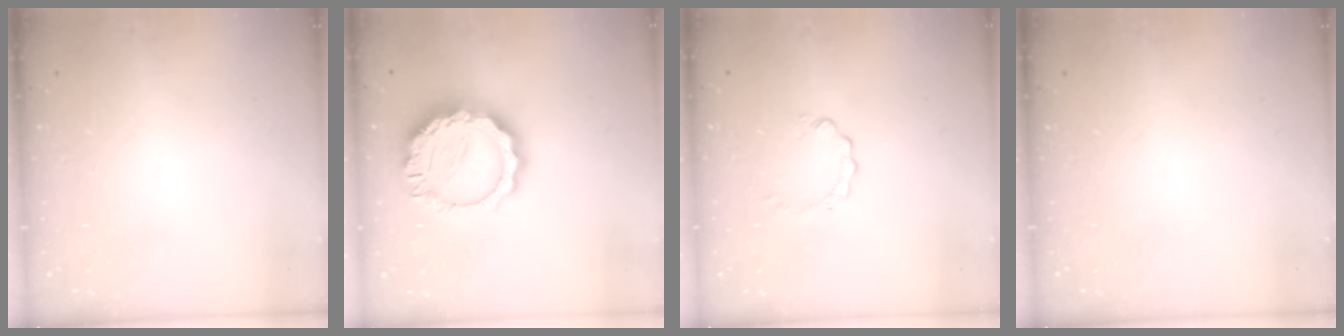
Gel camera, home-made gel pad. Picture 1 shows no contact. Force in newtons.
{"total": 15.4, "press": 15.3, "slide": 1.2}
{"total": 0.0}
{"total": 0.0}